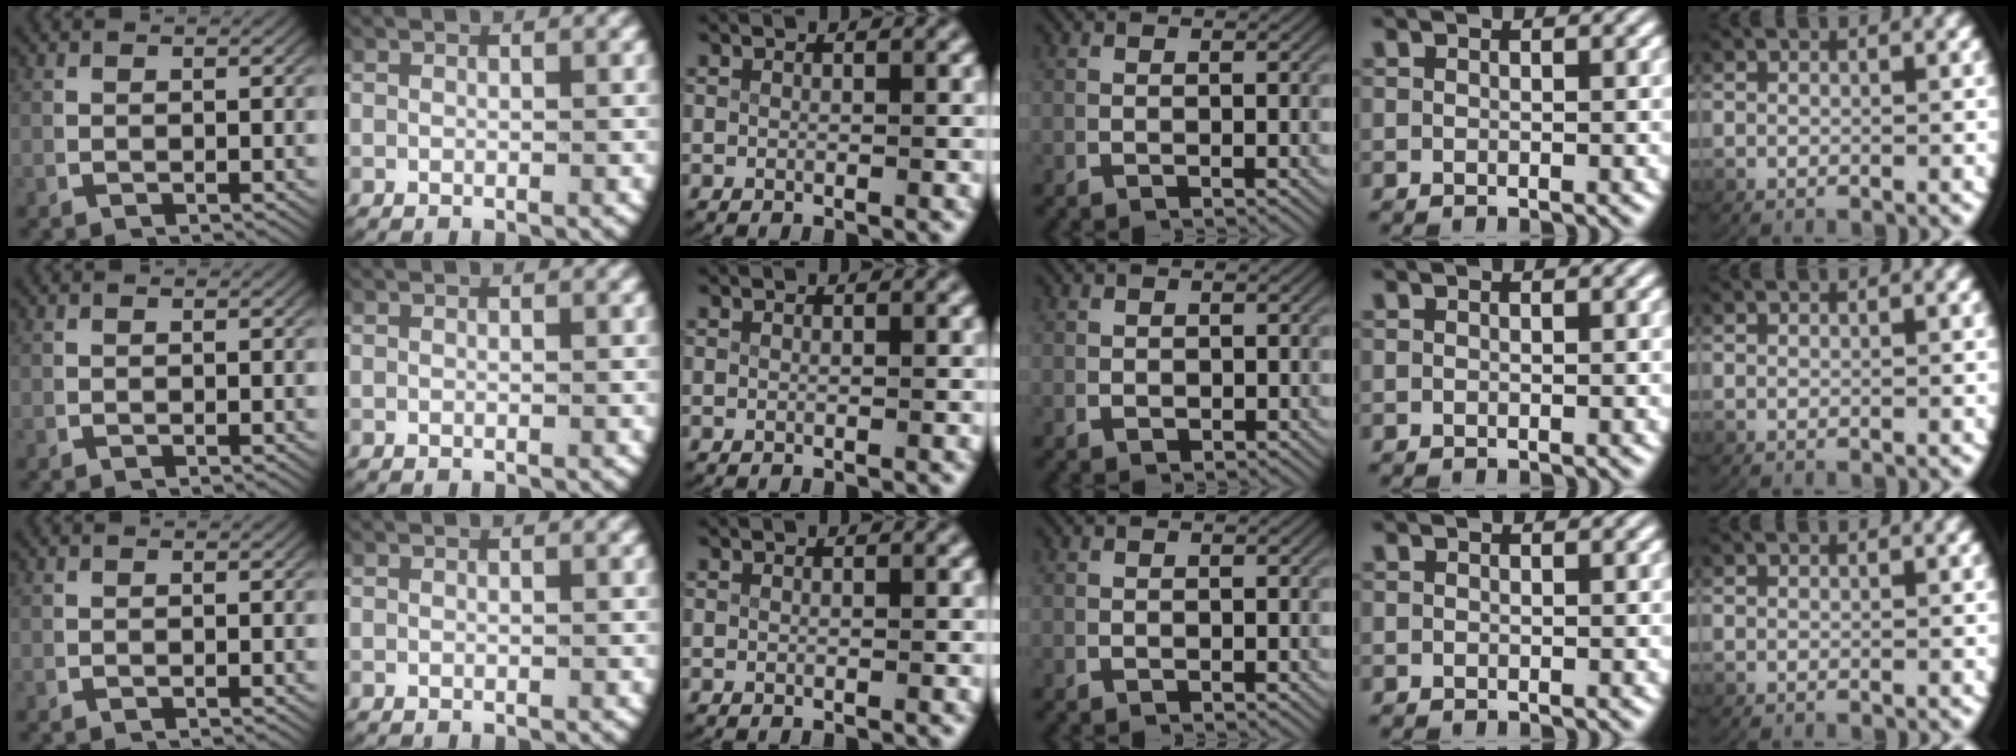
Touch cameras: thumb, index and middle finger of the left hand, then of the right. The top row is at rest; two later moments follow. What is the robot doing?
{"motion": "lift_and_place", "object": "paper towel"}